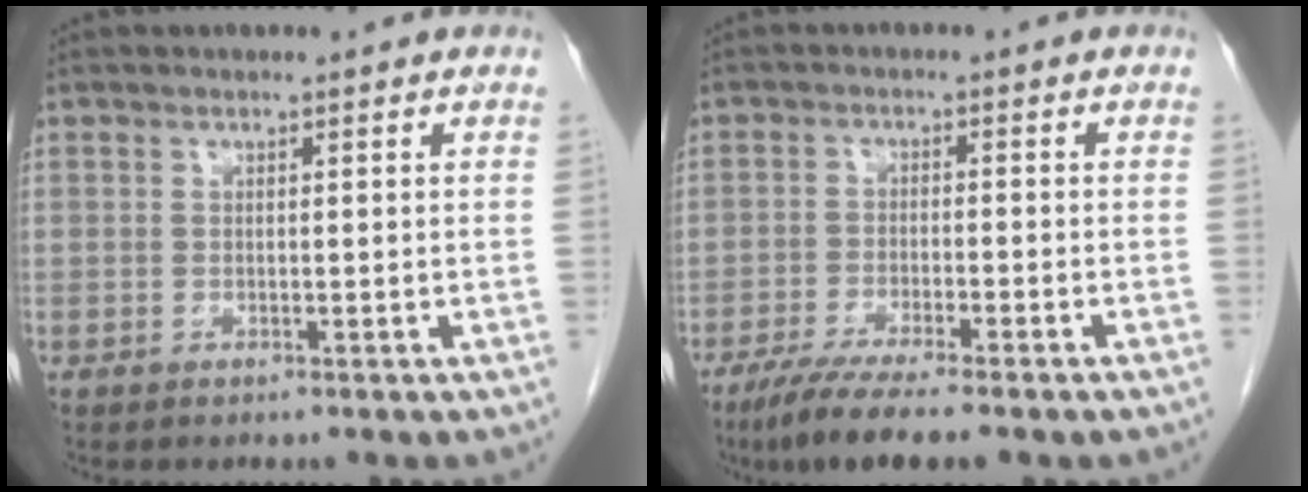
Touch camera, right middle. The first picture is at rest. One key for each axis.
{"total": 8.4, "fx": -6.2, "fy": 0.6, "fz": 5.5, "tx": -0.091, "ty": -0.019, "tz": -0.100}